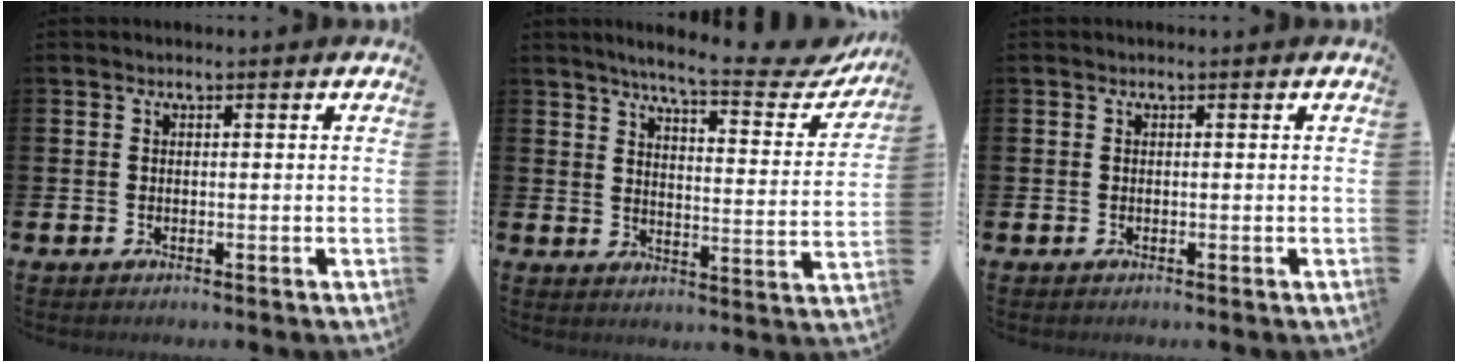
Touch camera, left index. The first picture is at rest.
{"total": 7.6, "force": [6.7, 0.7, 3.5], "torque": [-0.071, -0.050, 0.107]}
{"total": 0.0}